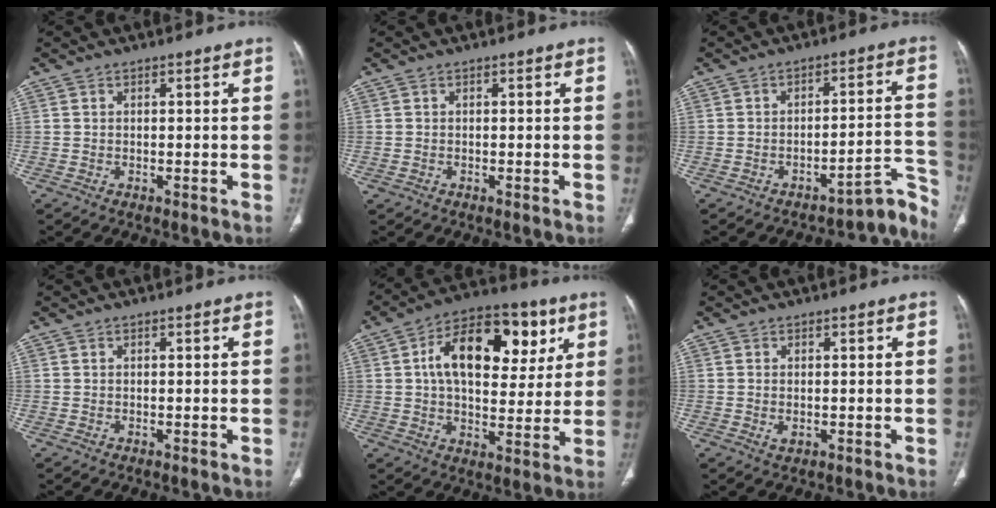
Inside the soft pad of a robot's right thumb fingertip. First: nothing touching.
{"total": 0.0}
{"total": 8.8, "force": [-6.7, 3.5, 4.4], "torque": [-0.001, 0.096, -0.086]}
{"total": 0.0}
{"total": 19.5, "force": [6.0, 11.3, 14.7], "torque": [-0.186, 0.006, 0.086]}
{"total": 1.4, "force": [-0.2, 0.8, 1.1], "torque": [-0.023, -0.005, -0.001]}